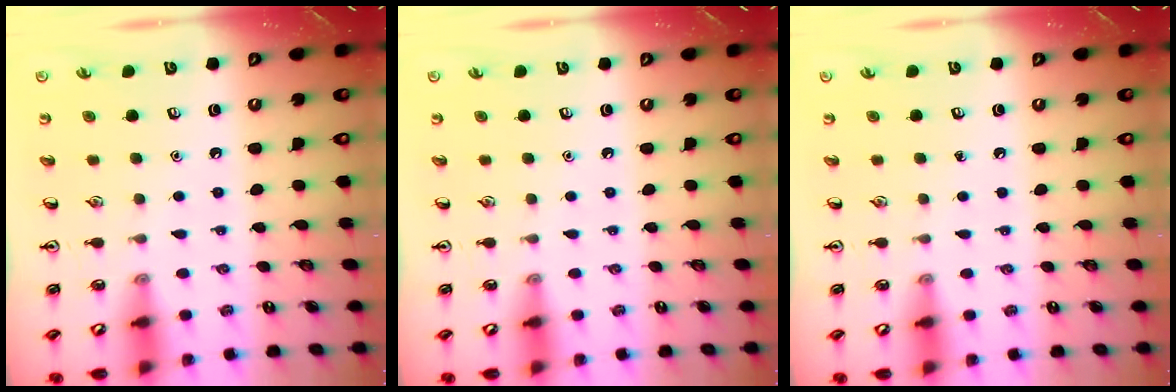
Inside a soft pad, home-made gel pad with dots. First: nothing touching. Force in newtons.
{"total": 0.0}
{"total": 0.0}